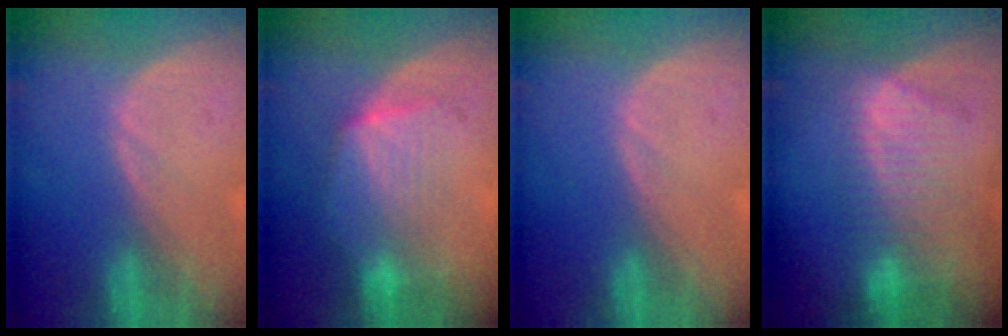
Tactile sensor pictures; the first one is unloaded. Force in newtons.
{"total": 7.3, "press": 6.9, "slide": 2.6}
{"total": 0.0}
{"total": 7.8, "press": 7.4, "slide": 2.5}